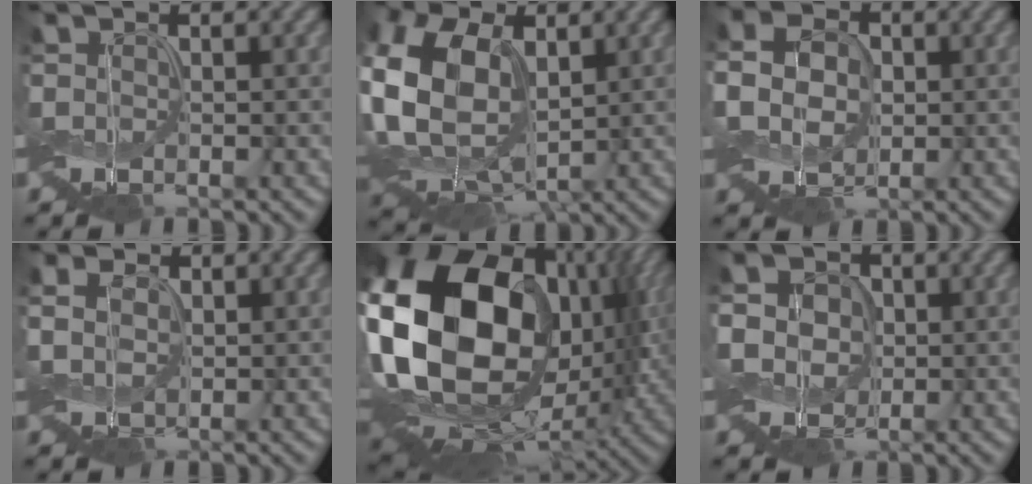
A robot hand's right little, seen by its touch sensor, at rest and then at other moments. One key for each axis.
{"total": 15.2, "fx": 1.8, "fy": 10.6, "fz": 10.7, "tx": -0.231, "ty": 0.001, "tz": 0.036}
{"total": 5.1, "fx": -0.3, "fy": 4.0, "fz": 3.1, "tx": -0.069, "ty": 0.009, "tz": -0.018}
{"total": 2.1, "fx": 0.0, "fy": 1.7, "fz": 1.3, "tx": -0.032, "ty": 0.002, "tz": -0.006}
{"total": 20.8, "fx": 1.1, "fy": 14.9, "fz": 14.5, "tx": -0.319, "ty": -0.012, "tz": 0.034}
{"total": 8.9, "fx": 1.9, "fy": 7.4, "fz": 4.5, "tx": -0.103, "ty": 0.030, "tz": 0.015}